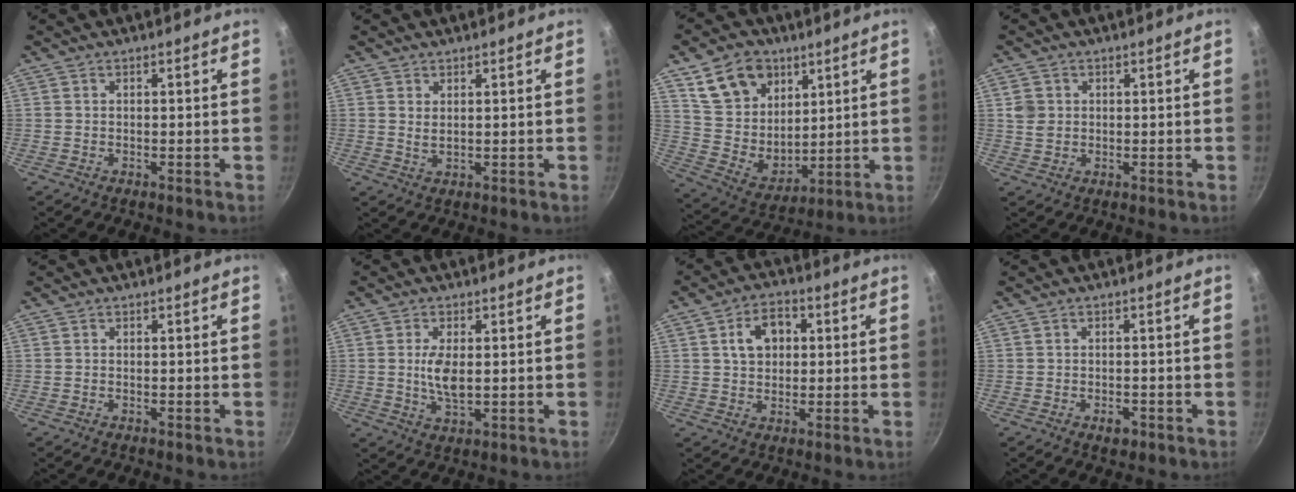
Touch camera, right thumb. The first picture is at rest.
{"total": 1.8, "force": [0.7, 0.8, 1.4], "torque": [-0.024, -0.008, 0.019]}
{"total": 15.2, "force": [8.1, 11.0, 6.8], "torque": [-0.082, -0.038, 0.160]}
{"total": 3.2, "force": [0.7, 2.7, 1.5], "torque": [-0.017, -0.001, 0.018]}
{"total": 0.0}
{"total": 3.4, "force": [0.3, 1.5, 3.0], "torque": [-0.060, -0.007, 0.007]}
{"total": 7.4, "force": [1.7, 5.2, 5.0], "torque": [-0.066, 0.008, 0.025]}
{"total": 2.3, "force": [-1.2, 1.3, 1.5], "torque": [-0.018, 0.002, -0.016]}